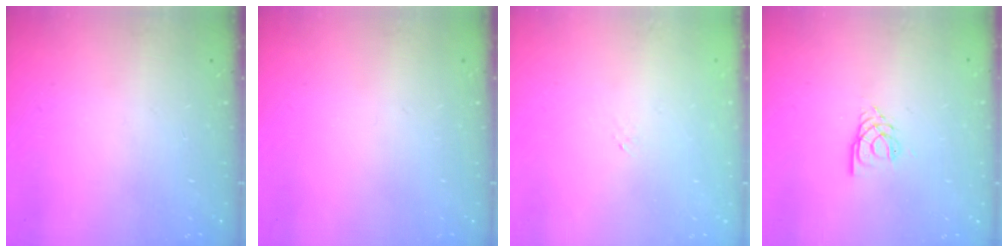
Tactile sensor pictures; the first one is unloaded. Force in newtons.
{"total": 0.0}
{"total": 0.7, "press": 0.5, "slide": 0.4}
{"total": 2.9, "press": 2.8, "slide": 0.4}